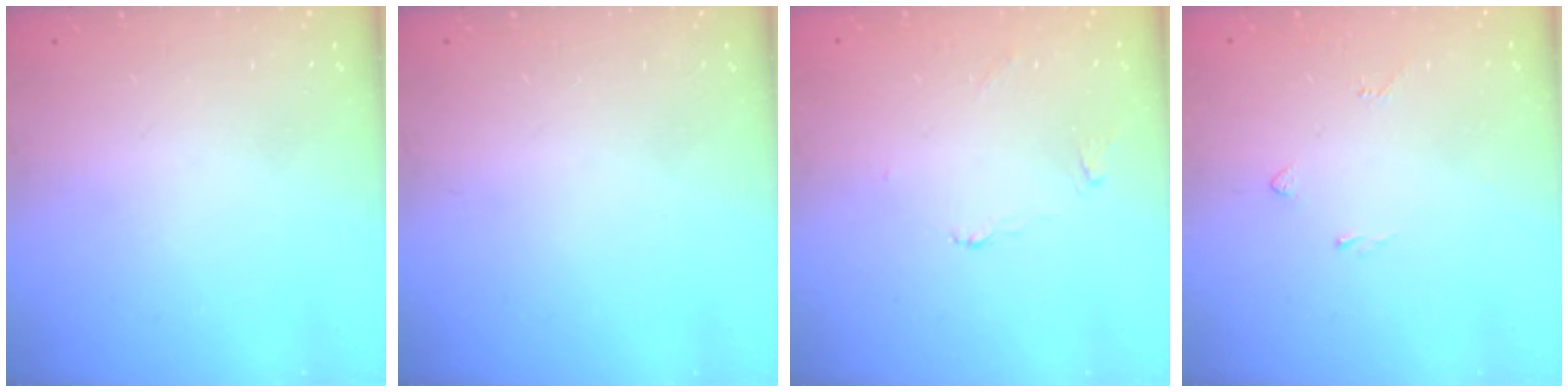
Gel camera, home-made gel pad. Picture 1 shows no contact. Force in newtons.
{"total": 0.0}
{"total": 1.9, "press": 1.8, "slide": 0.3}
{"total": 2.0, "press": 1.9, "slide": 0.8}